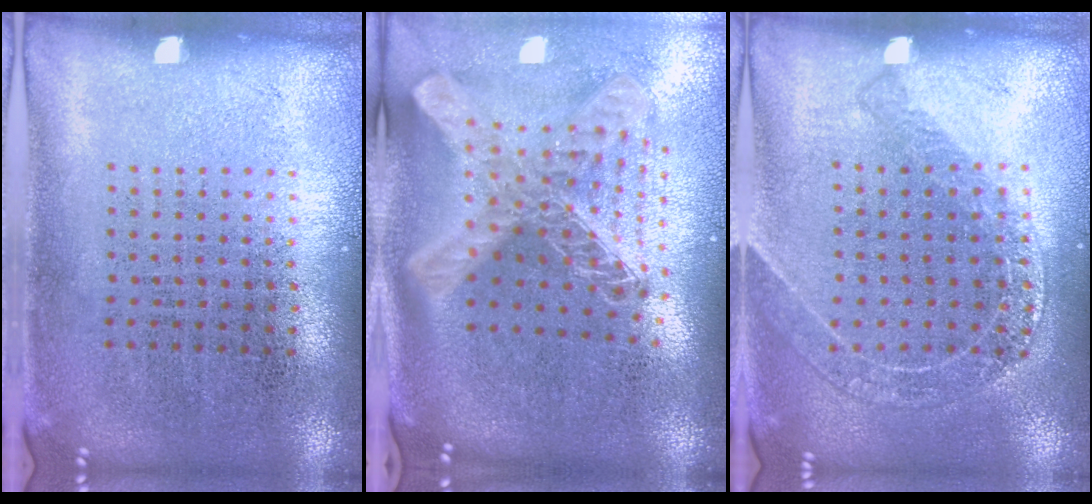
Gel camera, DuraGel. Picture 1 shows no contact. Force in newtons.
{"total": 3.0, "press": 2.1, "slide": 2.1}
{"total": 1.4, "press": 1.4, "slide": 0.3}